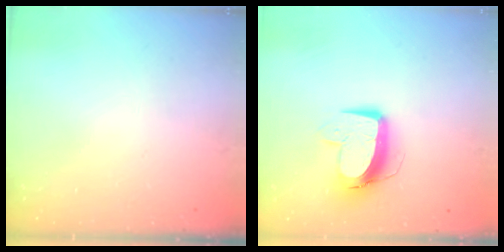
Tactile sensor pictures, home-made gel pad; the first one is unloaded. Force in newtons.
{"total": 11.1, "press": 11.1, "slide": 0.9}